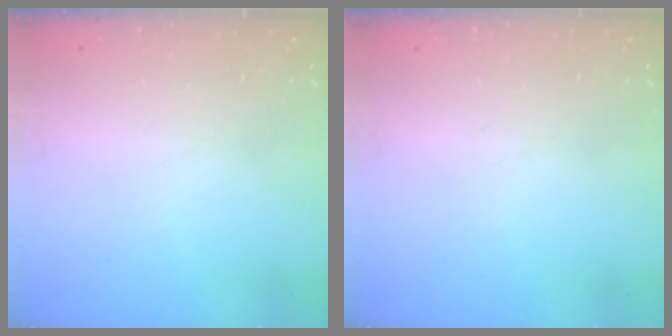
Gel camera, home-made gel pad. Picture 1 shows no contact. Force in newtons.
{"total": 0.0}